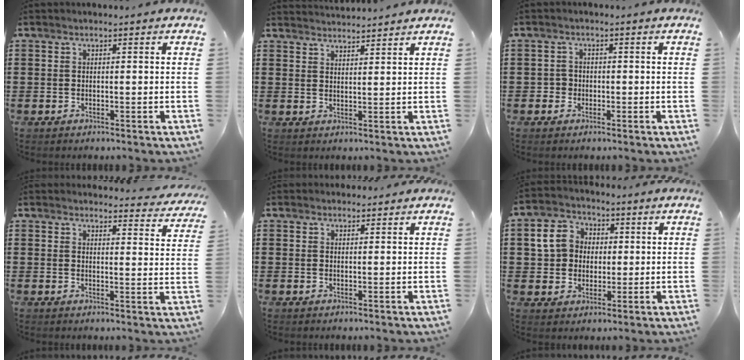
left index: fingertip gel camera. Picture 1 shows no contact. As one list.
[{"total": 2.6, "force": [2.5, -0.3, -0.3], "torque": [-0.003, -0.009, 0.049]}, {"total": 1.6, "force": [-0.4, 1.5, 0.4], "torque": [-0.013, 0.004, -0.011]}, {"total": 3.4, "force": [3.4, 0.1, 0.6], "torque": [-0.017, -0.019, 0.060]}, {"total": 1.3, "force": [1.2, 0.5, 0.0], "torque": [-0.003, 0.002, 0.025]}, {"total": 6.3, "force": [1.1, 5.5, 2.7], "torque": [-0.067, 0.015, 0.017]}]